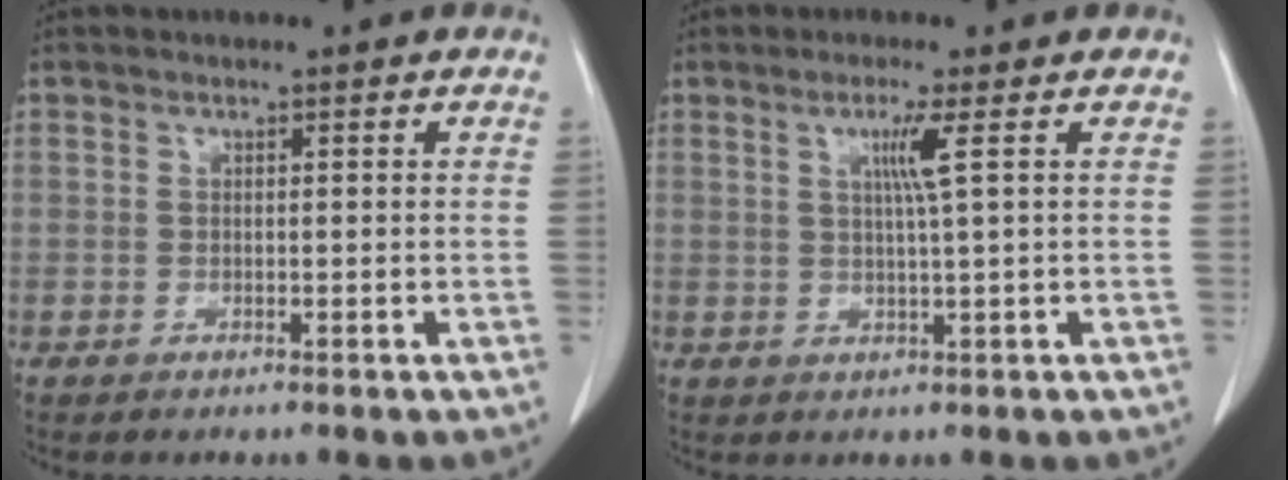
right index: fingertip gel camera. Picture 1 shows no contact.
{"total": 3.5, "force": [1.1, -0.9, 3.2], "torque": [-0.062, -0.004, 0.022]}